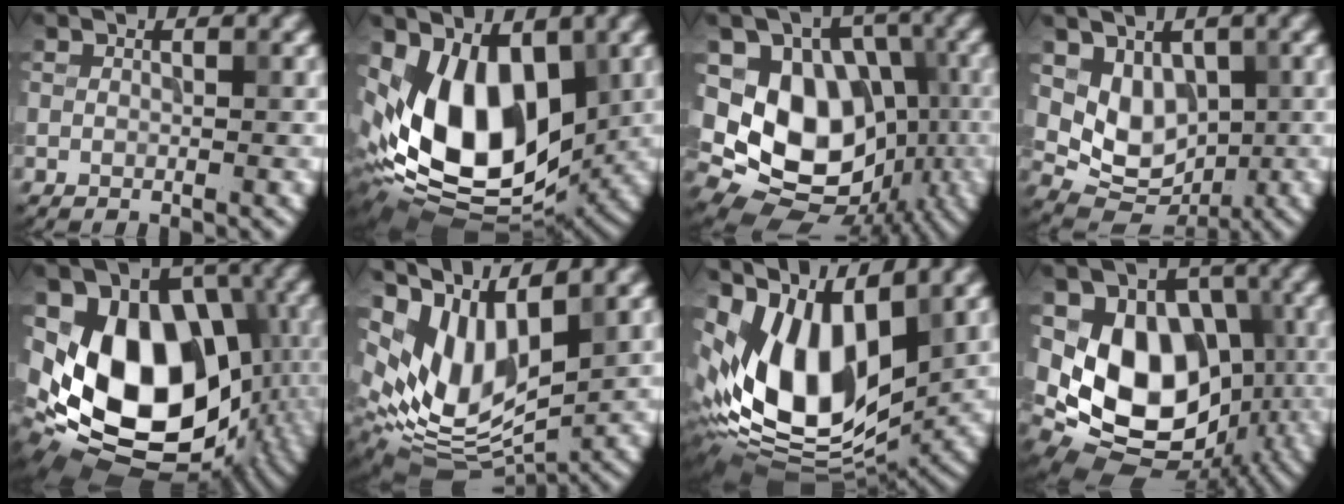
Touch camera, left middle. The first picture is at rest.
{"total": 12.0, "force": [1.1, 7.4, 9.3], "torque": [-0.168, -0.023, 0.016]}
{"total": 12.8, "force": [-1.6, 10.3, 7.4], "torque": [-0.123, -0.003, -0.032]}
{"total": 5.3, "force": [1.3, 4.0, 3.2], "torque": [-0.054, -0.011, 0.029]}
{"total": 15.8, "force": [-0.8, 11.7, 10.6], "torque": [-0.183, -0.008, -0.011]}
{"total": 10.0, "force": [4.2, 5.0, 7.6], "torque": [-0.162, -0.008, 0.083]}
{"total": 12.9, "force": [2.6, 7.1, 10.5], "torque": [-0.209, -0.010, 0.048]}
{"total": 11.7, "force": [-1.0, 9.0, 7.4], "torque": [-0.119, -0.019, -0.011]}